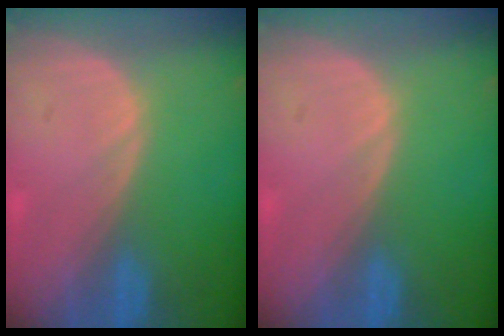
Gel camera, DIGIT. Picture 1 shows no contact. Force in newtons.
{"total": 0.0}